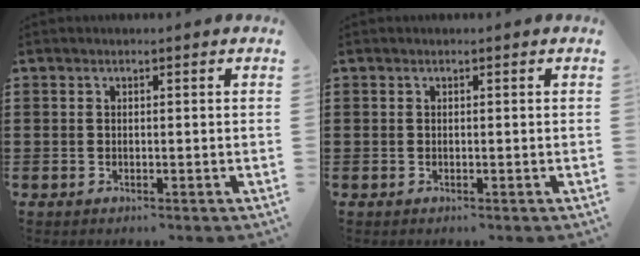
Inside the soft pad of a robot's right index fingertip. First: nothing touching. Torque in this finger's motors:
{"motor_torque": [-0.02, 0.02, 0.00, 0.00]}